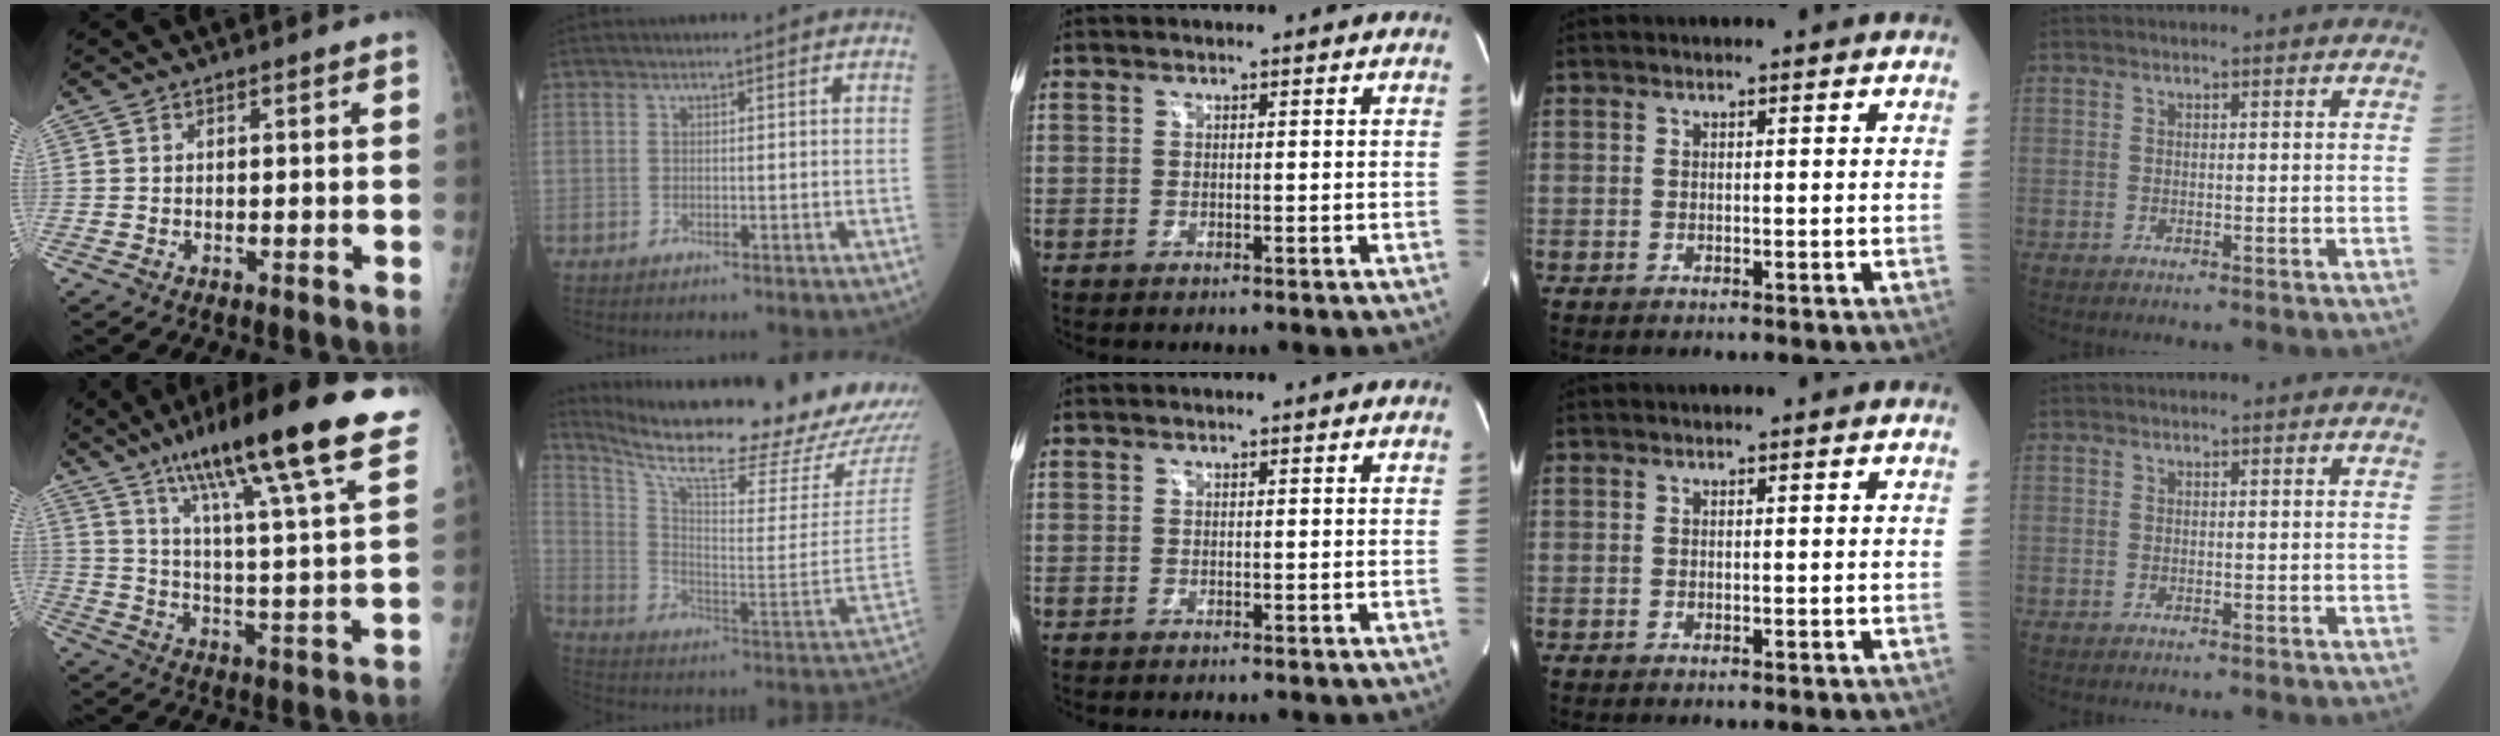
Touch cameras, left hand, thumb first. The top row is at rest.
{"thumb": {"total": 26.7, "force": [17.7, 3.3, 19.7], "torque": [-0.291, -0.045, 0.263]}, "index": {"total": 28.1, "force": [25.3, 0.9, 12.1], "torque": [-0.212, -0.093, 0.358]}}